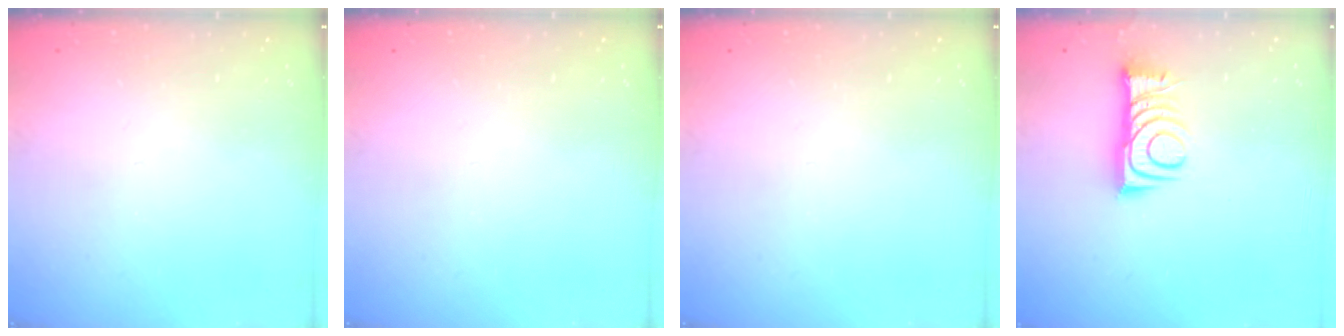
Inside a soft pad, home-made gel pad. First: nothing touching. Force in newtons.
{"total": 0.0}
{"total": 0.0}
{"total": 9.2, "press": 9.2, "slide": 0.3}